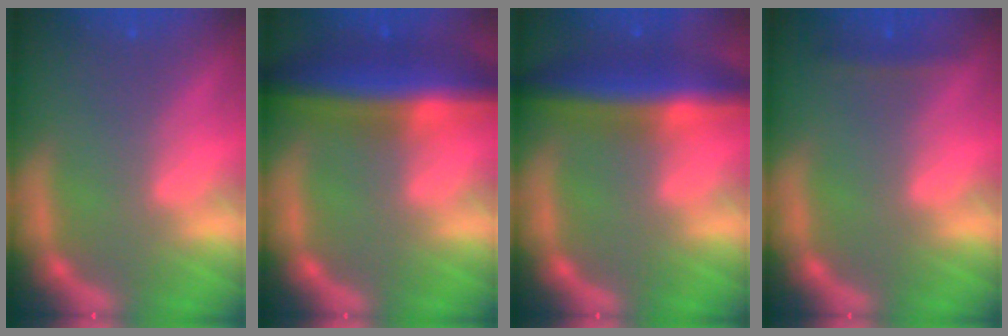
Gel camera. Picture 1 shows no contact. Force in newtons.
{"total": 9.5}
{"total": 8.0}
{"total": 1.4}